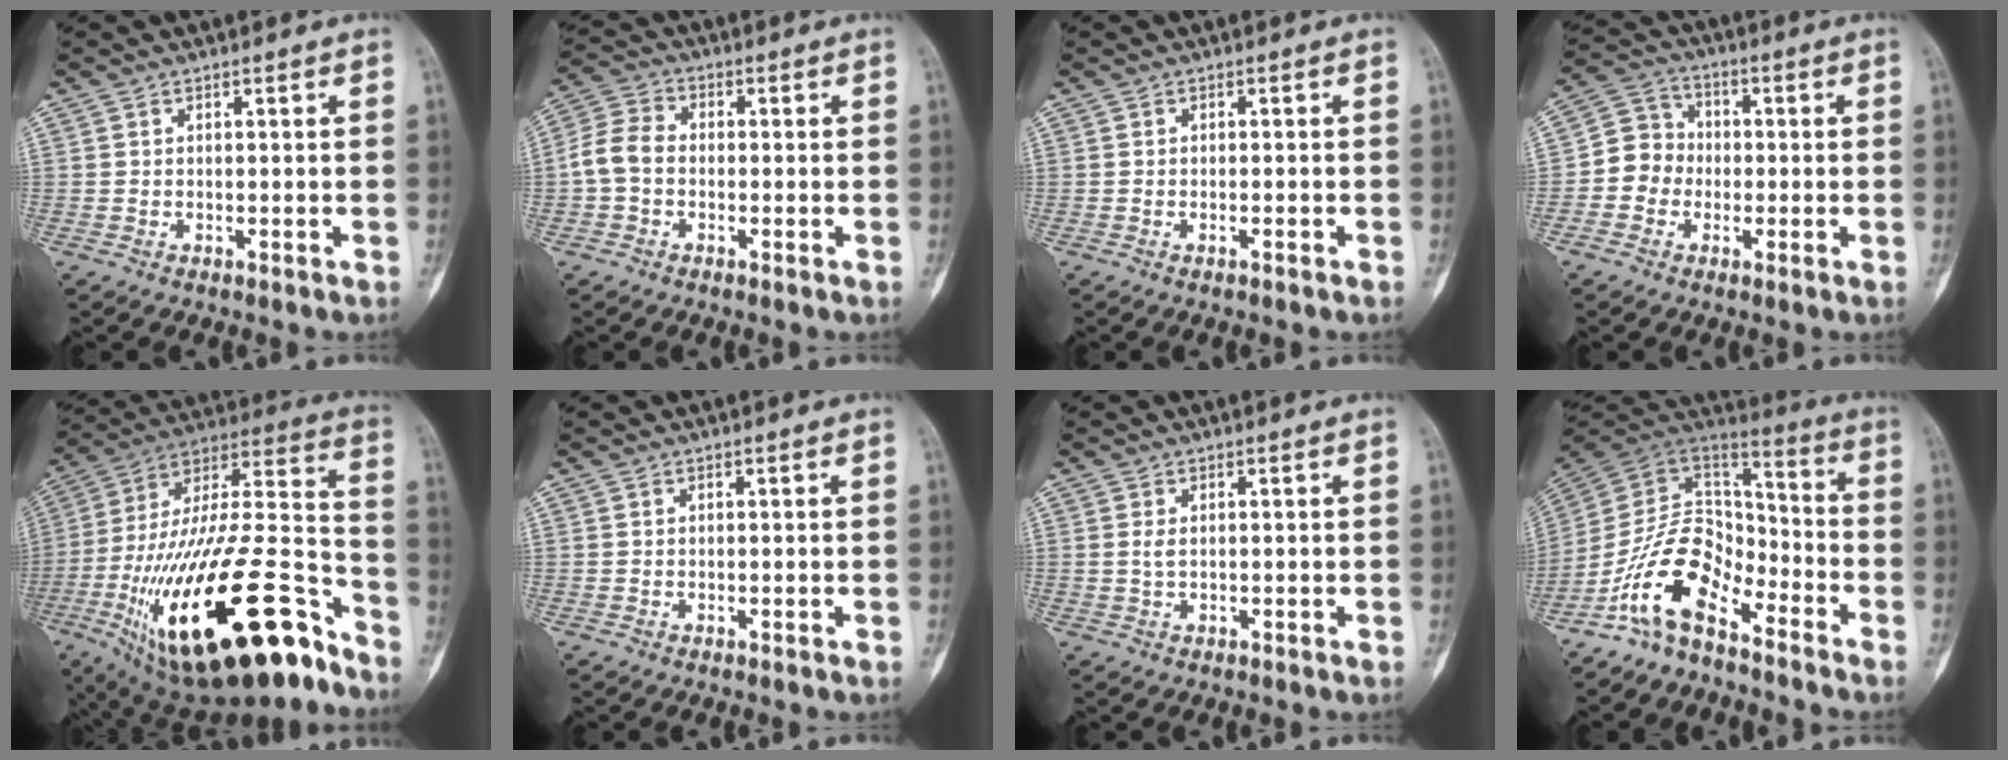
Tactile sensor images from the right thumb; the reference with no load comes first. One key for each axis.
{"total": 6.2, "fx": -1.0, "fy": 4.6, "fz": 4.0, "tx": -0.077, "ty": 0.019, "tz": -0.033}
{"total": 0.7, "fx": -0.5, "fy": 0.0, "fz": 0.6, "tx": -0.017, "ty": 0.005, "tz": -0.005}
{"total": 7.7, "fx": -1.2, "fy": 7.1, "fz": 2.7, "tx": -0.018, "ty": 0.026, "tz": -0.037}
{"total": 38.3, "fx": -18.4, "fy": 14.0, "fz": 30.6, "tx": -0.529, "ty": 0.058, "tz": -0.294}
{"total": 0.0}
{"total": 1.4, "fx": 0.2, "fy": 0.6, "fz": 1.2, "tx": -0.031, "ty": 0.000, "tz": 0.009}
{"total": 14.9, "fx": -9.3, "fy": 7.8, "fz": 8.6, "tx": -0.143, "ty": 0.098, "tz": -0.185}